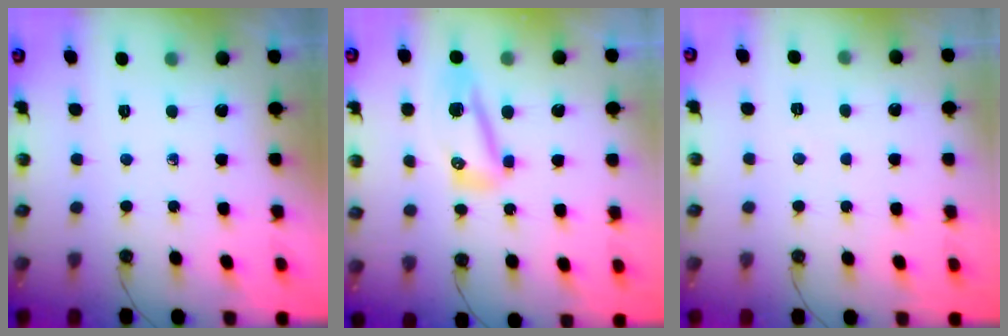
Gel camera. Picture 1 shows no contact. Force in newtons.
{"total": 25.5, "press": 13.7, "slide": 21.5}
{"total": 13.2, "press": 3.6, "slide": 12.7}